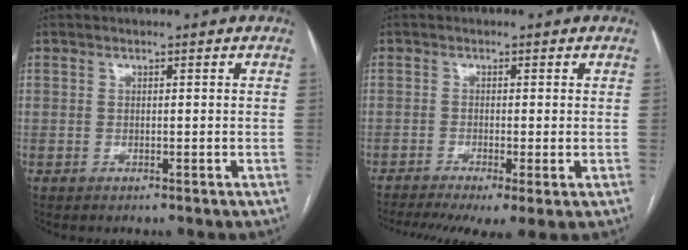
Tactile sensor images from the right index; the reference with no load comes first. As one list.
[{"total": 9.9, "force": [-6.3, 2.2, 7.4], "torque": [-0.128, -0.012, -0.099]}]